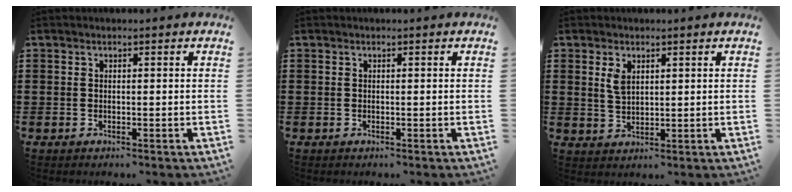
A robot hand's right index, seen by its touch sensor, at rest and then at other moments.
{"total": 0.0}
{"total": 2.8, "force": [1.3, 1.5, 2.0], "torque": [-0.045, 0.003, 0.024]}